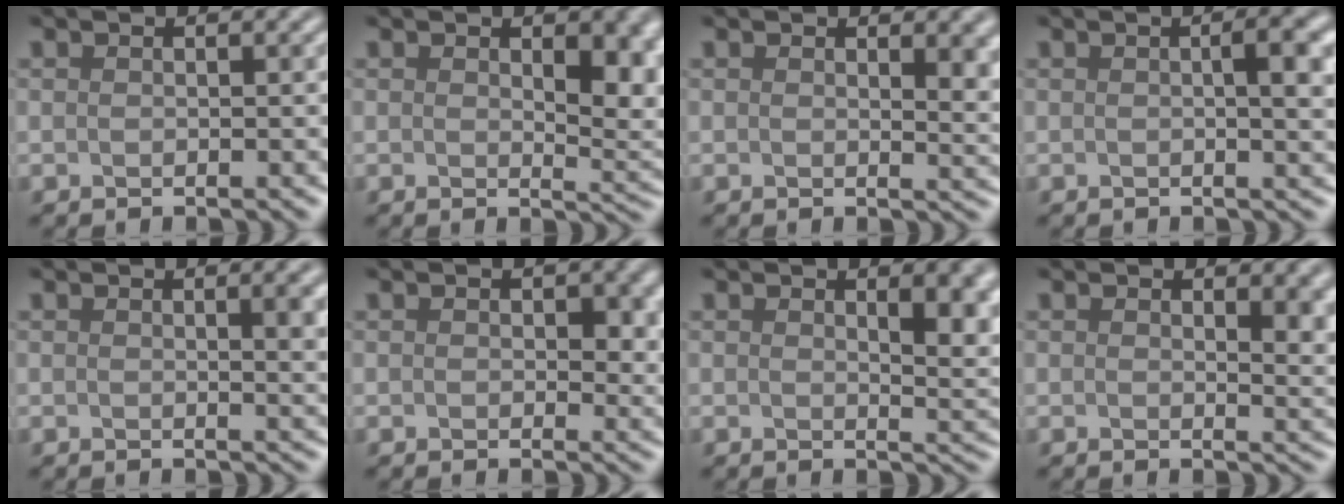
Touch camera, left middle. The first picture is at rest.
{"total": 4.9, "force": [1.0, 2.4, 4.1], "torque": [-0.046, -0.009, 0.022]}
{"total": 3.1, "force": [1.2, 1.3, 2.6], "torque": [-0.028, -0.004, 0.019]}
{"total": 4.0, "force": [0.5, 1.1, 3.9], "torque": [-0.049, 0.009, 0.005]}
{"total": 3.3, "force": [0.8, 1.1, 3.1], "torque": [-0.028, 0.004, 0.008]}
{"total": 3.1, "force": [0.6, 1.9, 2.3], "torque": [-0.028, -0.004, 0.006]}
{"total": 4.5, "force": [1.6, 1.7, 3.9], "torque": [-0.041, -0.004, 0.028]}
{"total": 3.6, "force": [1.4, 1.6, 3.0], "torque": [-0.032, -0.005, 0.025]}